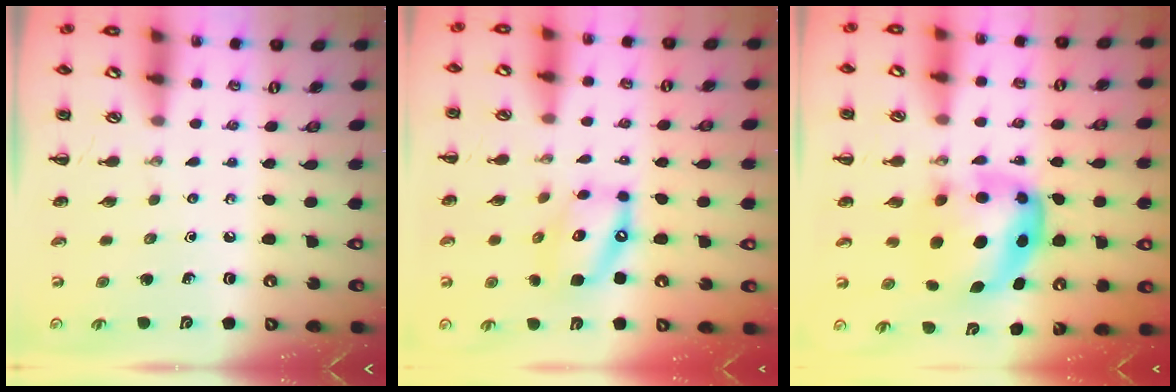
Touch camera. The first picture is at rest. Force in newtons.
{"total": 13.2, "press": 12.9, "slide": 2.9}
{"total": 7.7, "press": 7.5, "slide": 1.9}